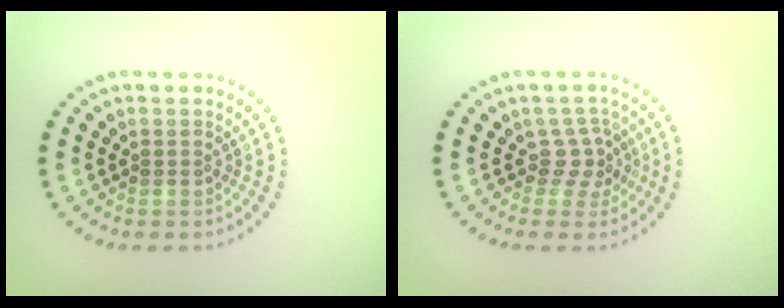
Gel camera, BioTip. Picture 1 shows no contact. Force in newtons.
{"total": 2.1, "press": 1.6, "slide": 1.5}